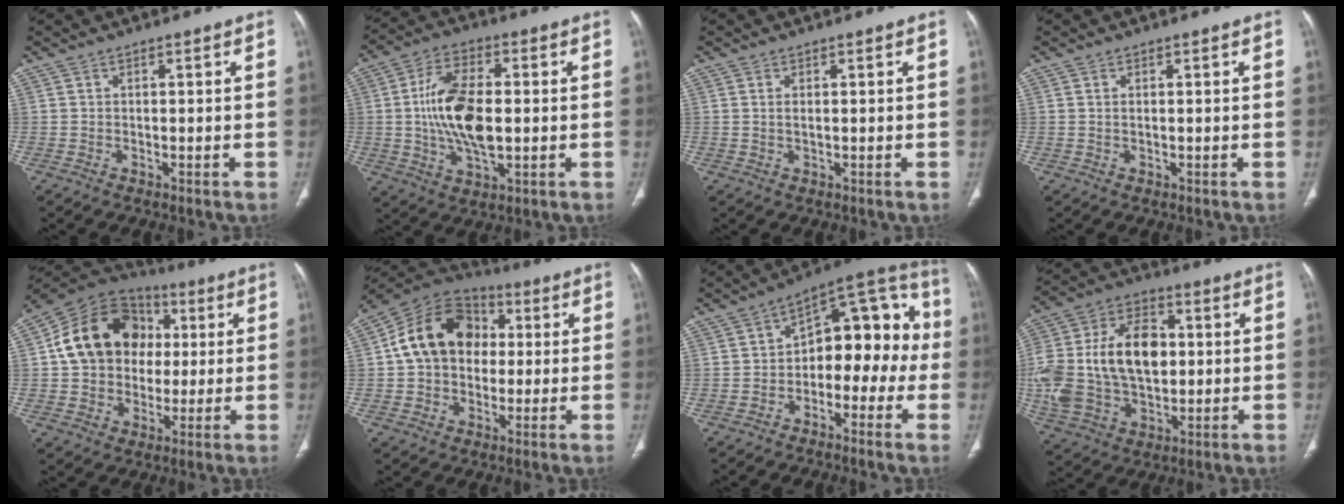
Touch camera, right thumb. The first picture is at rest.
{"total": 14.4, "force": [0.0, 7.3, 12.5], "torque": [-0.234, 0.005, 0.000]}
{"total": 1.0, "force": [0.2, 0.4, 0.9], "torque": [-0.023, 0.000, 0.007]}
{"total": 0.5, "force": [0.2, 0.2, 0.5], "torque": [-0.015, 0.000, 0.004]}
{"total": 18.4, "force": [2.3, 15.1, 10.3], "torque": [-0.147, 0.025, 0.036]}
{"total": 16.4, "force": [1.7, 12.8, 10.0], "torque": [-0.142, 0.032, 0.021]}
{"total": 16.2, "force": [-1.6, 9.8, 12.8], "torque": [-0.115, 0.060, -0.038]}
{"total": 24.6, "force": [1.1, 16.2, 18.5], "torque": [-0.390, 0.015, 0.031]}